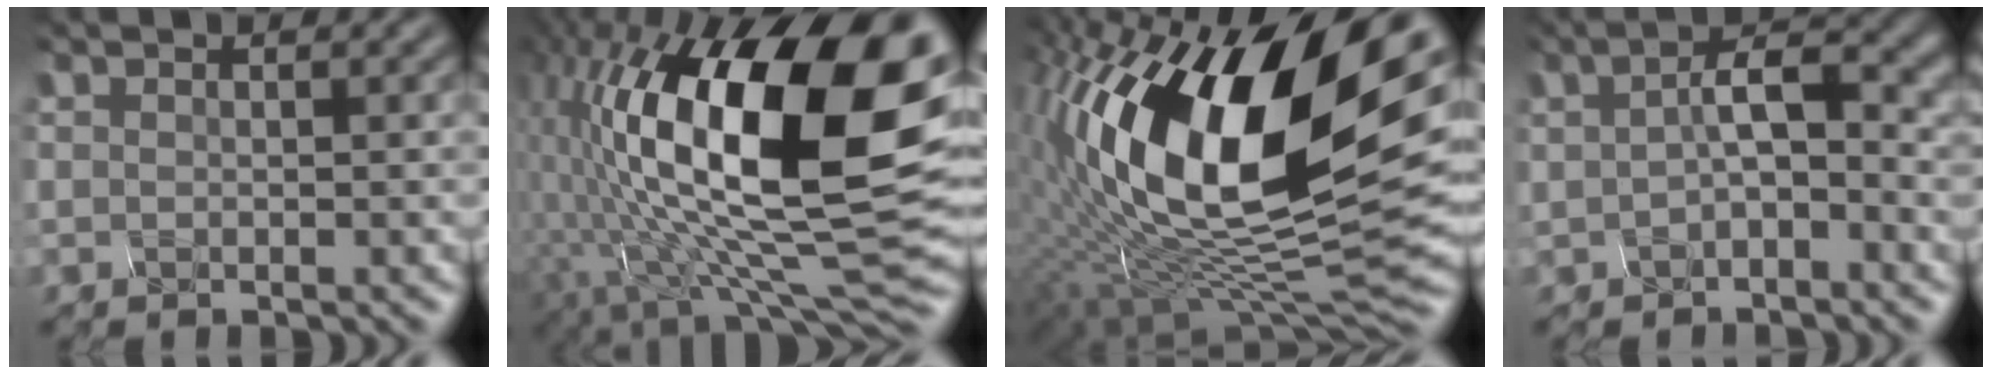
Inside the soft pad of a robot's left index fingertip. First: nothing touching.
{"total": 19.2, "force": [2.2, 8.1, 17.2], "torque": [-0.298, 0.010, 0.046]}
{"total": 17.8, "force": [3.3, 8.0, 15.6], "torque": [-0.290, 0.015, 0.054]}
{"total": 3.9, "force": [-0.7, 1.7, 3.4], "torque": [-0.076, 0.007, -0.003]}